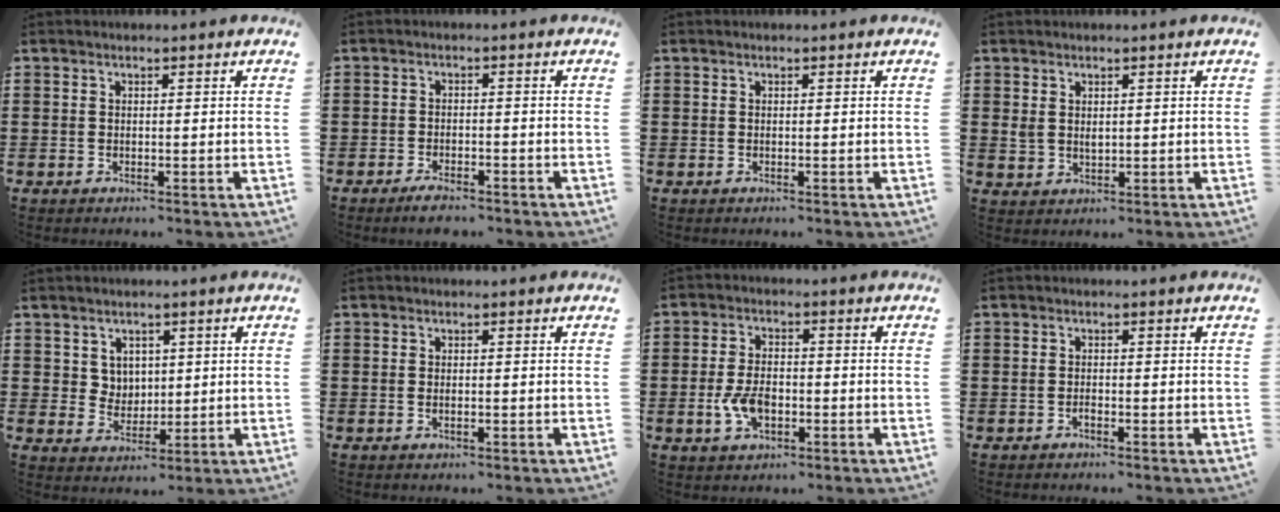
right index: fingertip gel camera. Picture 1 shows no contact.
{"total": 2.2, "force": [-2.1, 0.3, 0.7], "torque": [-0.016, 0.002, -0.040]}
{"total": 0.0}
{"total": 1.9, "force": [0.7, 1.3, 1.1], "torque": [-0.025, 0.005, 0.013]}
{"total": 3.9, "force": [2.0, 3.2, 0.8], "torque": [-0.030, 0.008, 0.037]}
{"total": 0.8, "force": [-0.2, 0.2, 0.7], "torque": [-0.014, -0.003, -0.003]}
{"total": 5.6, "force": [-1.5, 3.2, 4.4], "torque": [-0.096, 0.001, -0.029]}
{"total": 0.9, "force": [-0.6, 0.3, 0.6], "torque": [-0.013, -0.004, -0.010]}